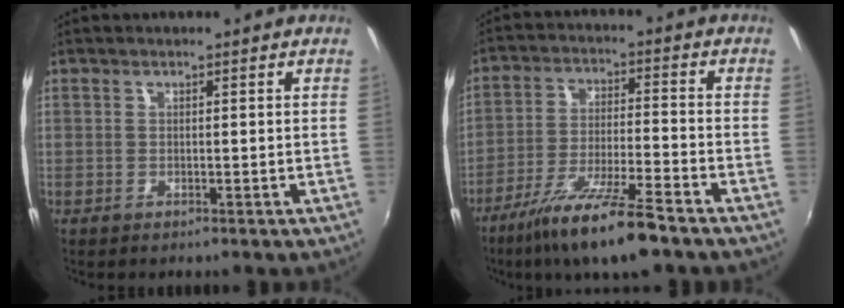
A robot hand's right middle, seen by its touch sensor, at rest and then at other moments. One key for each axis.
{"total": 13.8, "fx": -10.1, "fy": 1.2, "fz": 9.3, "tx": -0.188, "ty": -0.026, "tz": -0.177}